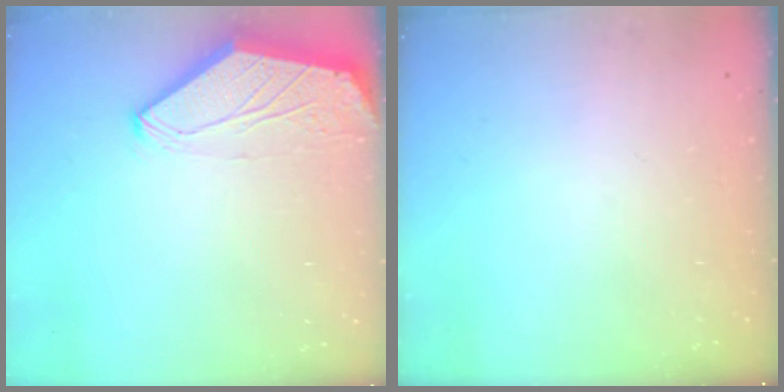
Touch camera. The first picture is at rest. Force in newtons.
{"total": 0.0}